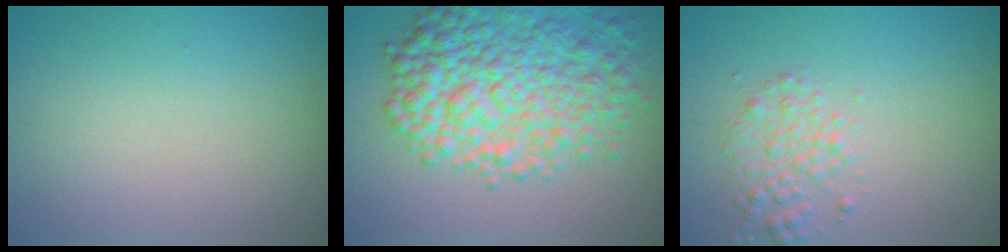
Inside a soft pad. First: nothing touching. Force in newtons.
{"total": 8.5, "press": 8.5, "slide": 0.2}
{"total": 2.2, "press": 2.2, "slide": 0.0}